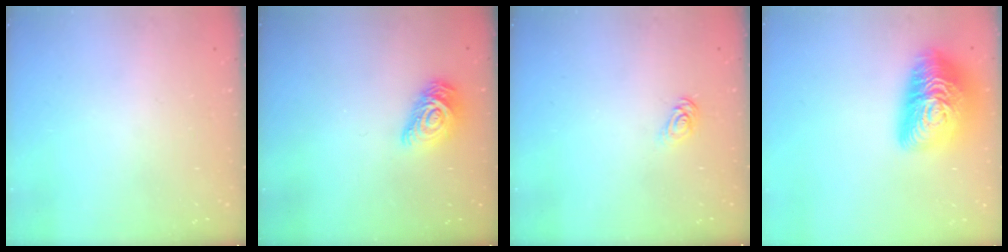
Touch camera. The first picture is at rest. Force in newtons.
{"total": 10.9, "press": 10.8, "slide": 0.5}
{"total": 5.4, "press": 5.4, "slide": 0.4}
{"total": 23.6, "press": 23.6, "slide": 0.9}